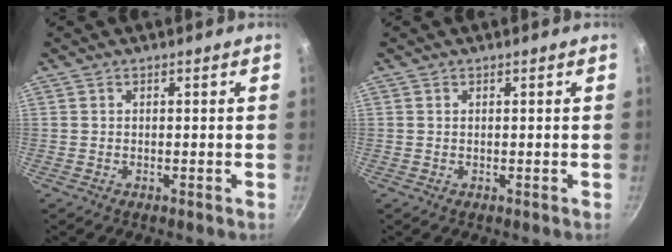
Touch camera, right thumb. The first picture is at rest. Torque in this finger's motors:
{"motor_torque": [0.14, 0.07, -0.09, -0.42, -0.01]}